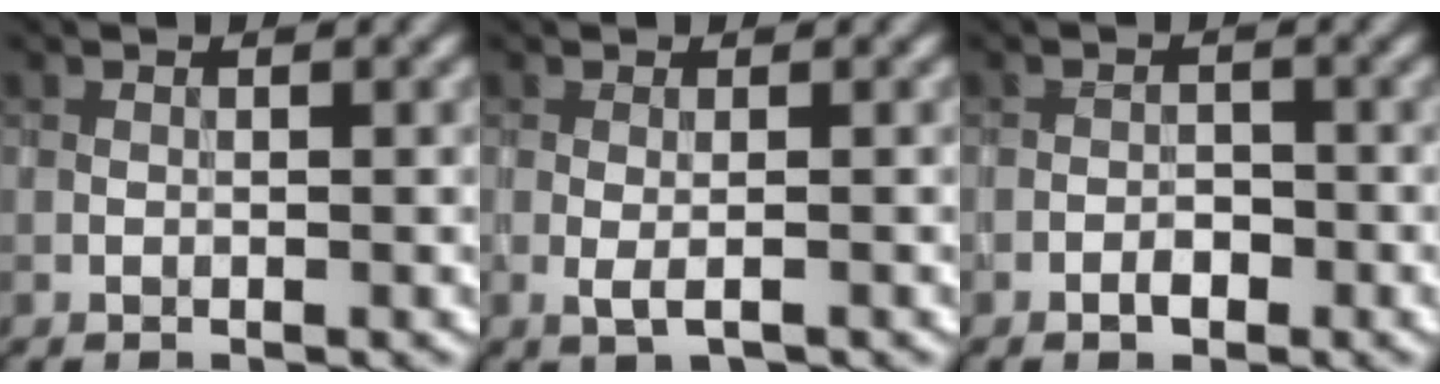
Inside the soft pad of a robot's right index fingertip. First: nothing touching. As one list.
[{"total": 1.3, "force": [-0.3, 0.2, 1.2], "torque": [-0.026, 0.000, -0.006]}, {"total": 1.4, "force": [-0.9, 0.8, 0.8], "torque": [-0.010, 0.003, -0.017]}]